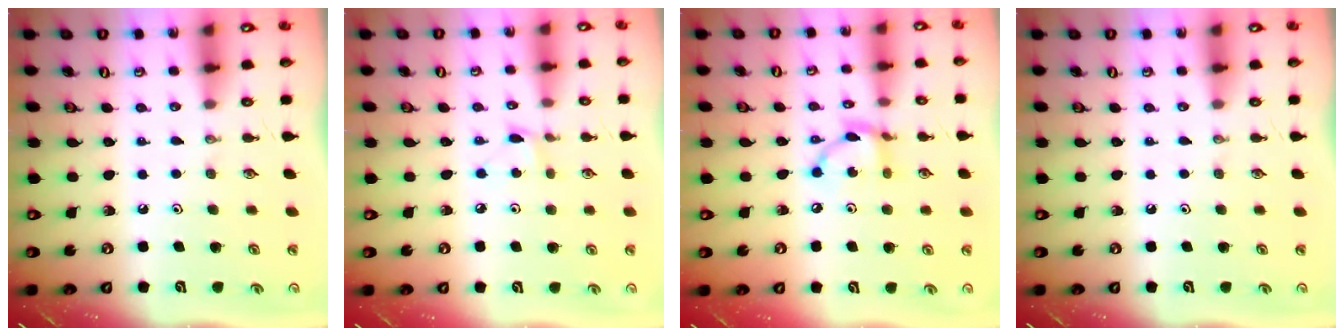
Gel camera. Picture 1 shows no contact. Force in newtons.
{"total": 3.5, "press": 3.5, "slide": 0.3}
{"total": 9.3, "press": 9.3, "slide": 0.5}
{"total": 0.0}